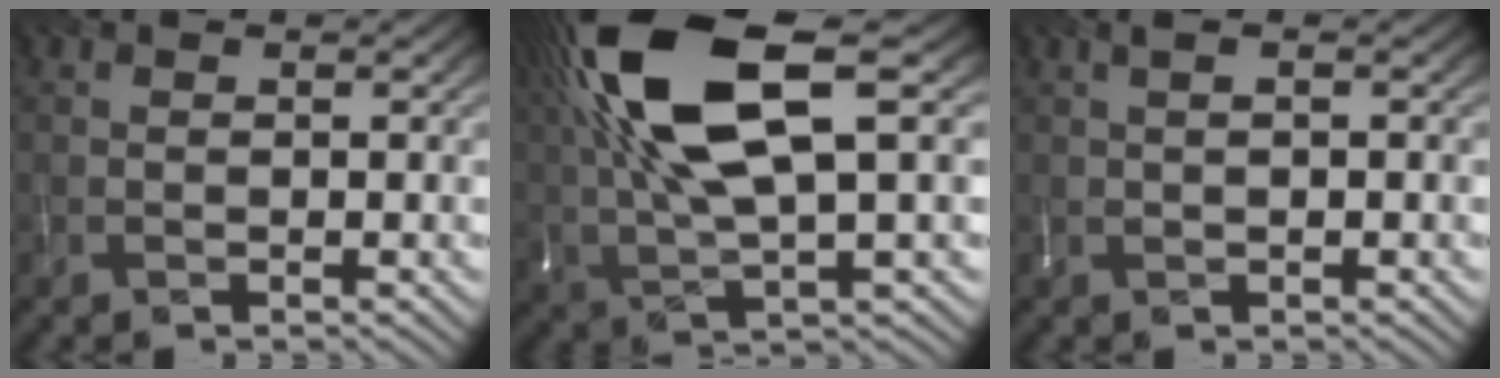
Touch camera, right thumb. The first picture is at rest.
{"total": 15.6, "force": [4.9, 4.8, 14.0], "torque": [-0.318, 0.021, 0.091]}
{"total": 1.1, "force": [0.2, -0.4, 1.0], "torque": [-0.022, 0.008, 0.005]}